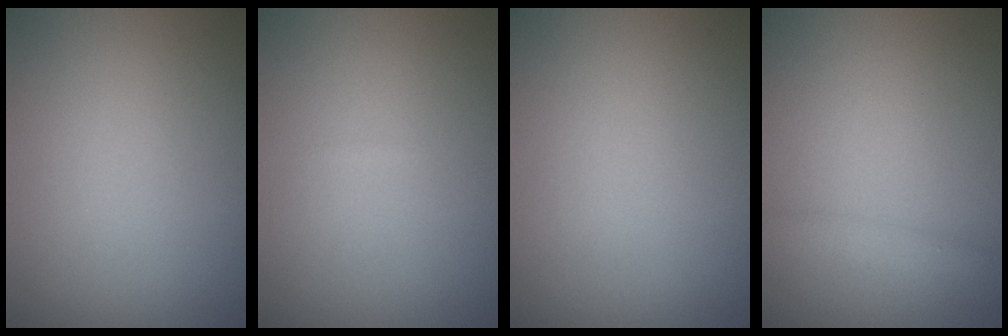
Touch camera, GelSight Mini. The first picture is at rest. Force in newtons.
{"total": 0.0}
{"total": 0.0}
{"total": 1.2, "press": 1.2, "slide": 0.1}